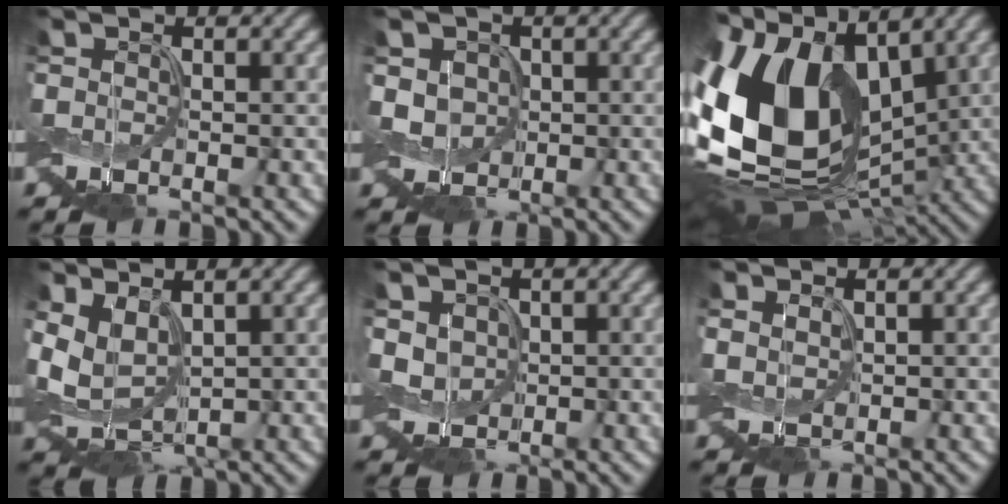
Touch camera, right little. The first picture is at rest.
{"total": 3.1, "force": [-0.5, 2.7, 1.4], "torque": [-0.033, 0.001, -0.011]}
{"total": 16.0, "force": [1.0, 10.5, 12.1], "torque": [-0.249, 0.011, 0.002]}
{"total": 5.2, "force": [0.7, 3.4, 3.9], "torque": [-0.093, -0.003, 0.012]}
{"total": 2.7, "force": [0.0, 2.3, 1.5], "torque": [-0.042, 0.002, -0.001]}
{"total": 1.0, "force": [0.4, 0.7, 0.7], "torque": [-0.021, 0.003, 0.007]}